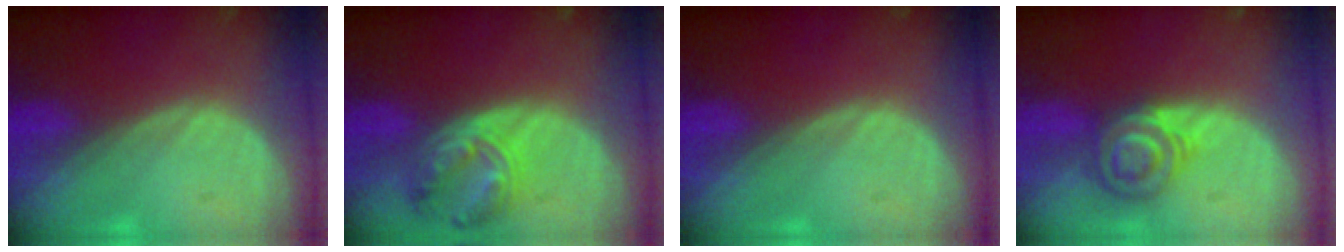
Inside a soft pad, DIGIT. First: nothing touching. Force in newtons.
{"total": 8.0, "press": 7.0, "slide": 3.9}
{"total": 0.0}
{"total": 5.9, "press": 5.9, "slide": 0.8}